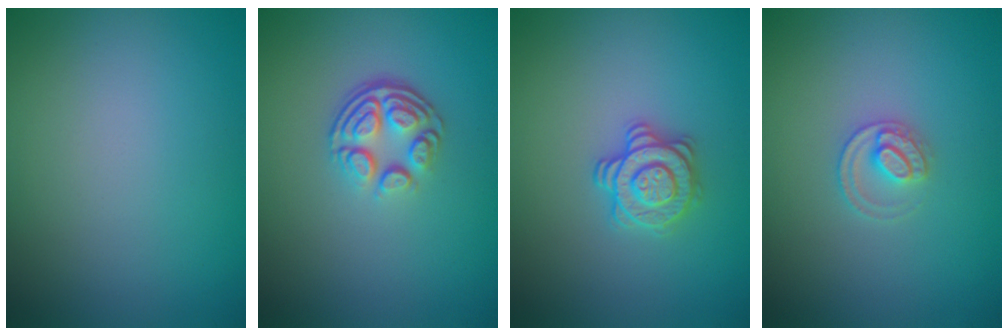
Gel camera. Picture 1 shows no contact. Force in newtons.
{"total": 3.8, "press": 2.7, "slide": 2.8}
{"total": 2.8, "press": 2.7, "slide": 0.9}
{"total": 2.1, "press": 2.1, "slide": 0.2}